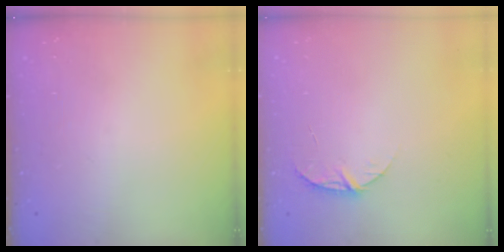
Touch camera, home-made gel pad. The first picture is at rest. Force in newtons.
{"total": 6.1, "press": 6.1, "slide": 0.7}